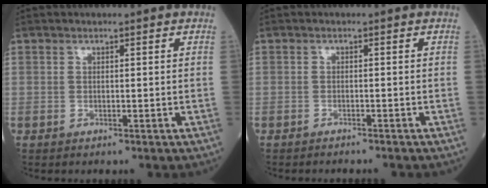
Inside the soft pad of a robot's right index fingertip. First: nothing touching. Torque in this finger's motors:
{"motor_torque": [0.03, 0.03, -0.02, 0.01]}